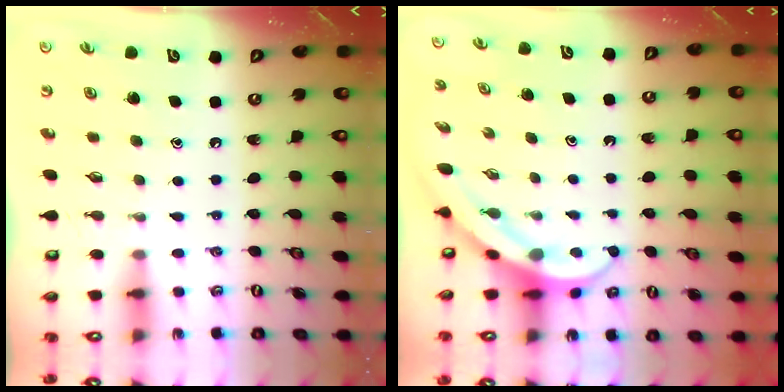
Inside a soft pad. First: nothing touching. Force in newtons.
{"total": 6.6, "press": 6.6, "slide": 0.5}